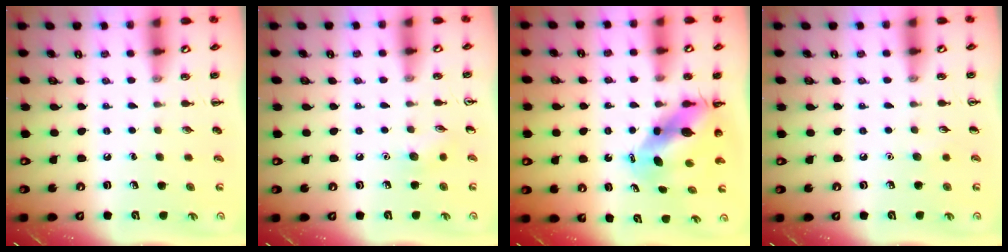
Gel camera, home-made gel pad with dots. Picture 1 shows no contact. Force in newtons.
{"total": 6.0, "press": 5.8, "slide": 1.3}
{"total": 8.8, "press": 8.5, "slide": 2.4}
{"total": 3.7, "press": 3.5, "slide": 1.1}